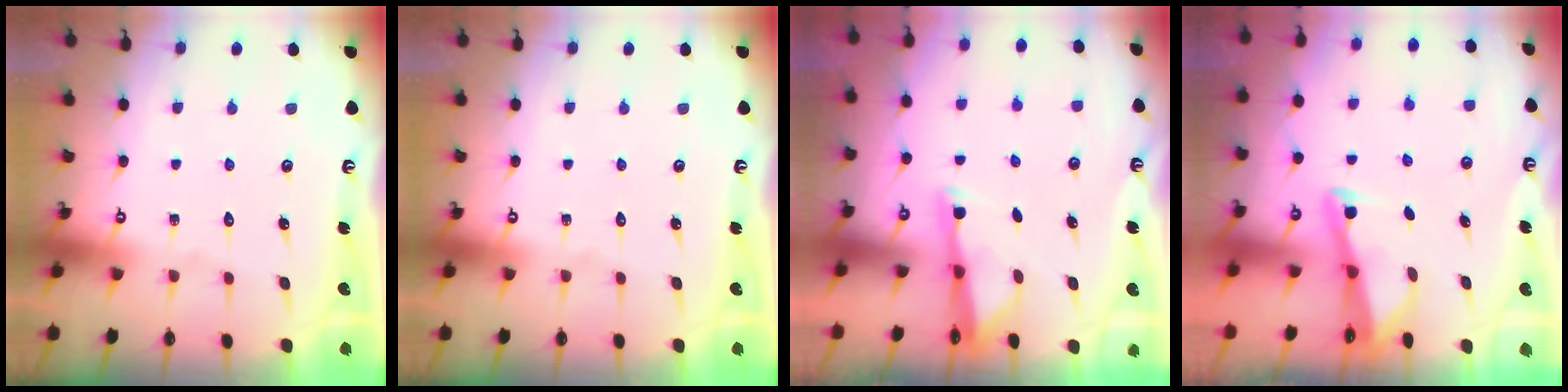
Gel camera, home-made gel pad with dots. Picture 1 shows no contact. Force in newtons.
{"total": 0.0}
{"total": 2.9, "press": 2.9, "slide": 0.6}
{"total": 2.7, "press": 2.7, "slide": 0.1}